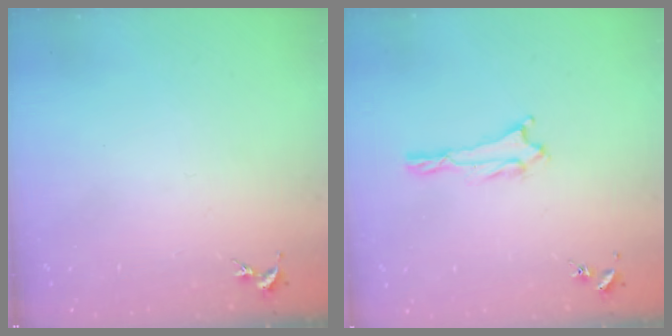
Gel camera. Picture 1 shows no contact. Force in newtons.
{"total": 1.0, "press": 1.0, "slide": 0.1}